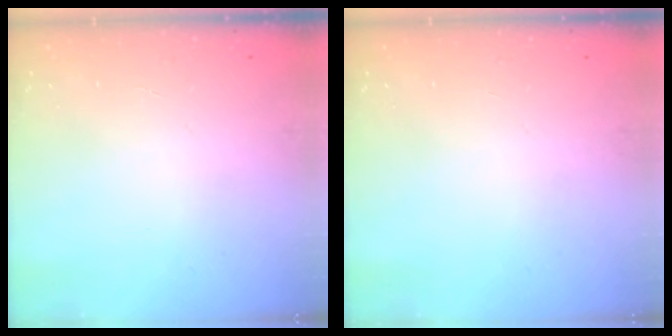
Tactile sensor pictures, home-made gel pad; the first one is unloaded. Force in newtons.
{"total": 0.0}